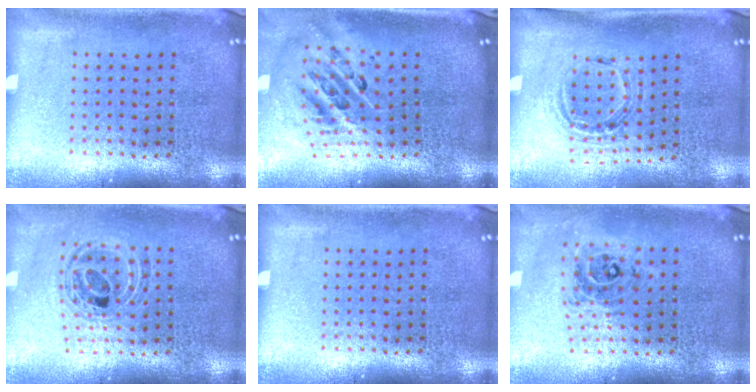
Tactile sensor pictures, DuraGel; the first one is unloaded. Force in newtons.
{"total": 2.6, "press": 1.8, "slide": 2.0}
{"total": 1.0, "press": 1.0, "slide": 0.1}
{"total": 0.8, "press": 0.8, "slide": 0.2}
{"total": 0.0}
{"total": 0.8, "press": 0.8, "slide": 0.2}